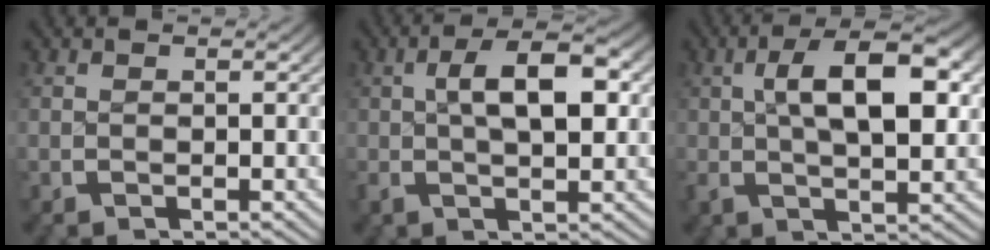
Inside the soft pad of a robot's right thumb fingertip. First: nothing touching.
{"total": 6.4, "force": [0.4, 3.0, 5.6], "torque": [-0.089, 0.005, 0.004]}
{"total": 8.3, "force": [0.8, 3.7, 7.4], "torque": [-0.120, 0.001, 0.015]}